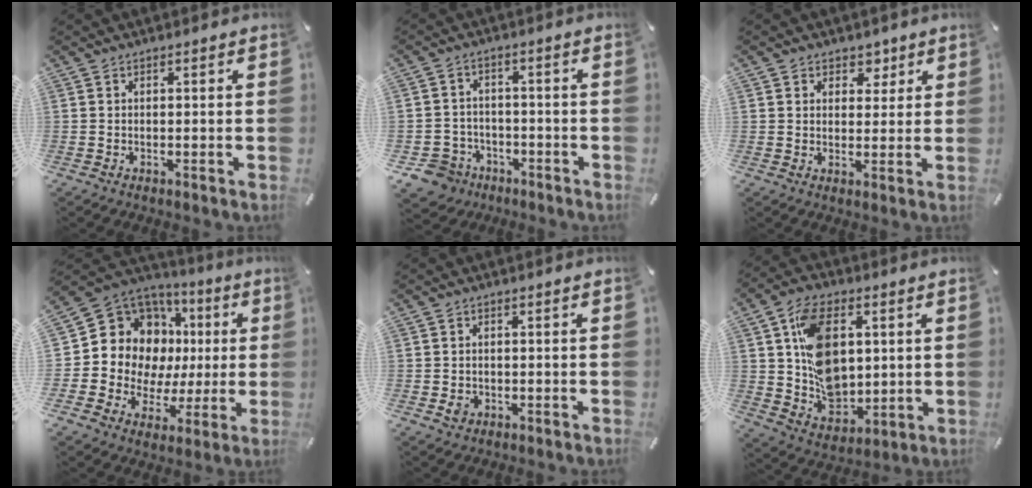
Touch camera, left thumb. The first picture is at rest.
{"total": 7.4, "force": [-3.9, 6.1, 1.5], "torque": [-0.048, 0.031, -0.073]}
{"total": 4.5, "force": [2.0, 3.9, 1.1], "torque": [-0.001, -0.005, 0.030]}
{"total": 14.0, "force": [3.7, 12.2, 5.7], "torque": [-0.106, -0.051, 0.085]}
{"total": 2.2, "force": [-0.6, 2.0, 0.8], "torque": [-0.006, 0.001, -0.012]}
{"total": 14.9, "force": [3.3, 10.8, 9.8], "torque": [-0.182, 0.005, 0.067]}